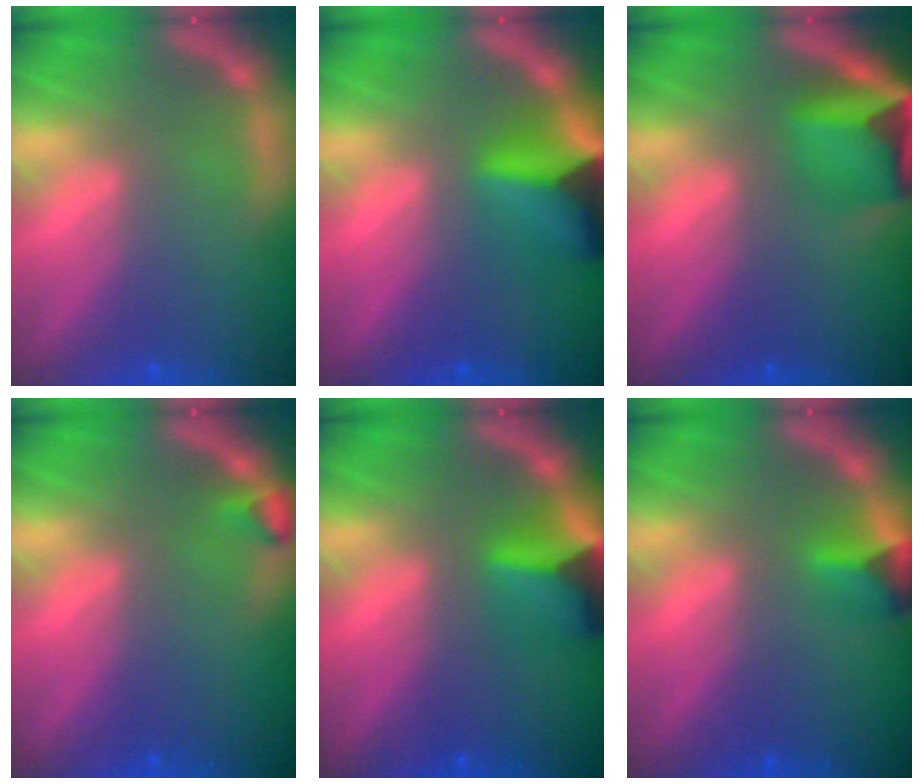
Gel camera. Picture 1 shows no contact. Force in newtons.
{"total": 6.9}
{"total": 6.0}
{"total": 0.9}
{"total": 4.9}
{"total": 2.4}